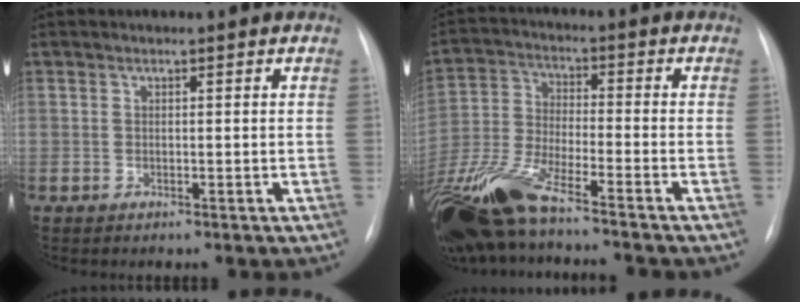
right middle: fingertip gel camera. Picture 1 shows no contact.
{"total": 16.6, "force": [-13.0, 1.6, 10.2], "torque": [-0.235, -0.037, -0.246]}